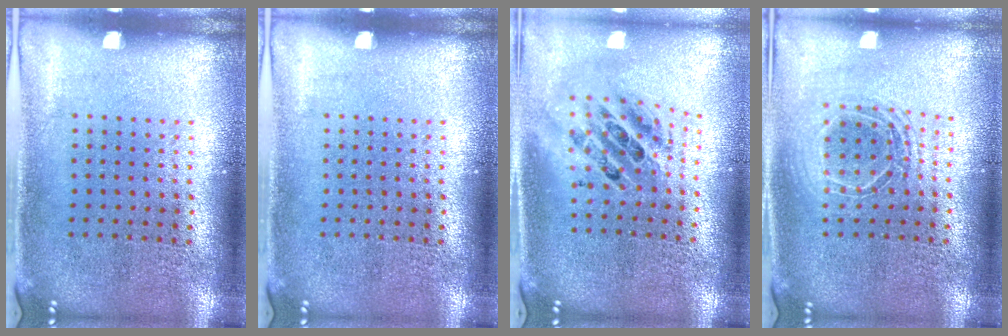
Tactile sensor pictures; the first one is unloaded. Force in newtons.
{"total": 0.0}
{"total": 2.0, "press": 1.6, "slide": 1.2}
{"total": 1.7, "press": 1.4, "slide": 0.9}